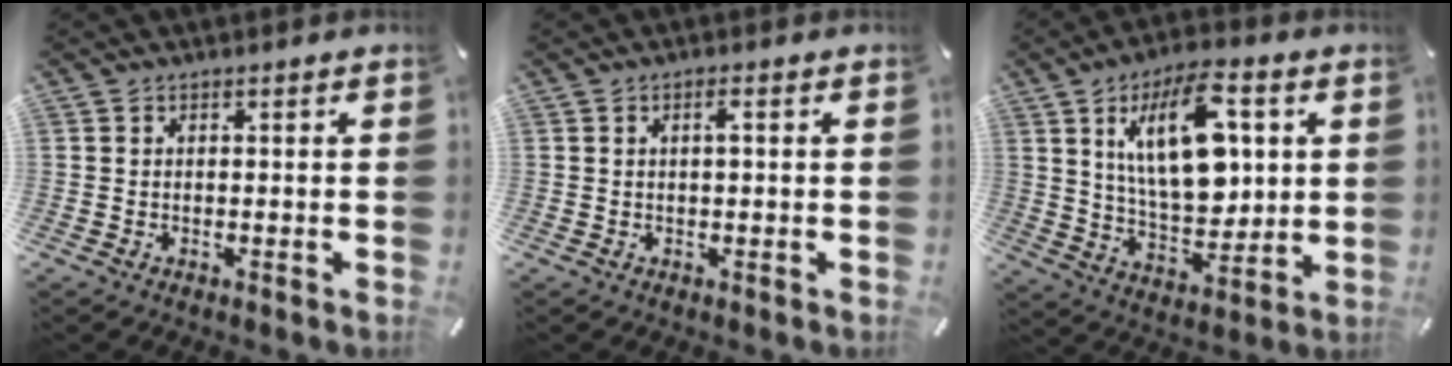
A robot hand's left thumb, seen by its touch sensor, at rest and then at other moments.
{"total": 1.8, "force": [0.4, 0.4, 1.7], "torque": [-0.034, 0.003, 0.005]}
{"total": 18.8, "force": [6.3, 9.8, 14.8], "torque": [-0.263, -0.014, 0.101]}